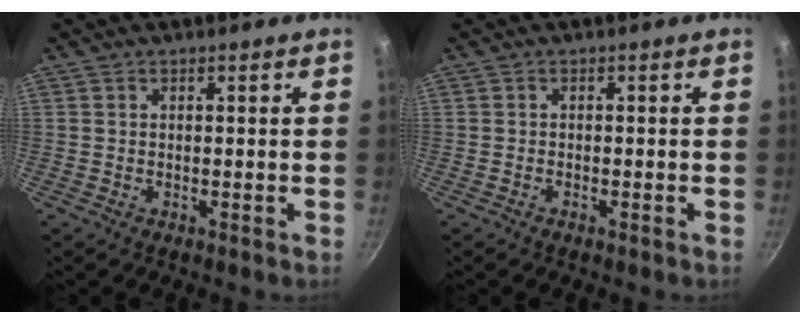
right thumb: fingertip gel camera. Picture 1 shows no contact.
{"total": 0.6, "force": [-0.5, 0.0, 0.3], "torque": [-0.010, 0.003, -0.009]}